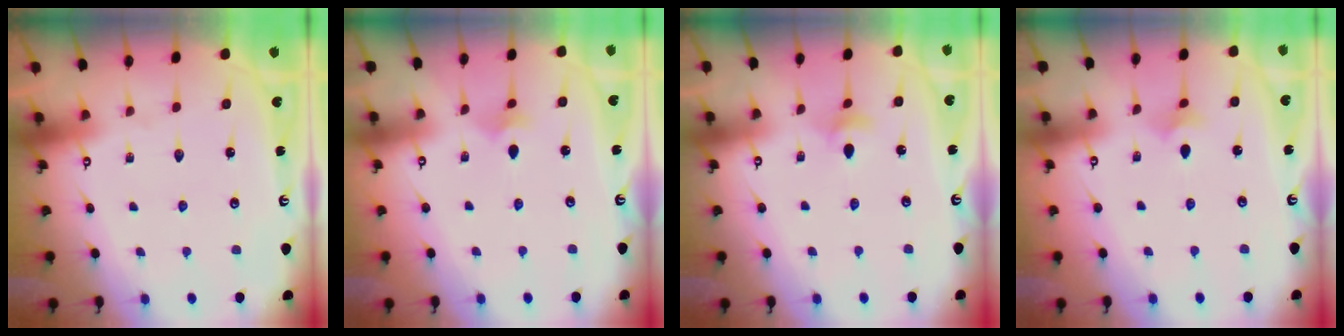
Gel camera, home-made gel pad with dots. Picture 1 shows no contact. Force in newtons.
{"total": 2.5, "press": 2.4, "slide": 0.6}
{"total": 3.2, "press": 3.2, "slide": 0.5}
{"total": 3.9, "press": 3.8, "slide": 0.9}